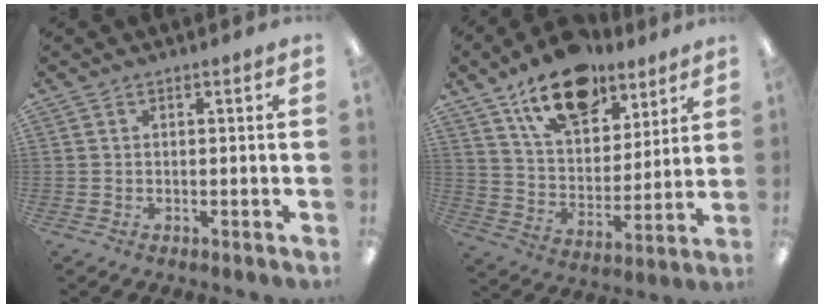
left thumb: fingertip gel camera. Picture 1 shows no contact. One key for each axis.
{"total": 17.7, "fx": 12.6, "fy": 9.1, "fz": 8.5, "tx": -0.141, "ty": -0.067, "tz": 0.225}